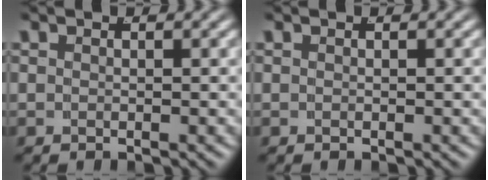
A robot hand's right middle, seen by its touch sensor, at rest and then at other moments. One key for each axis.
{"total": 0.0}